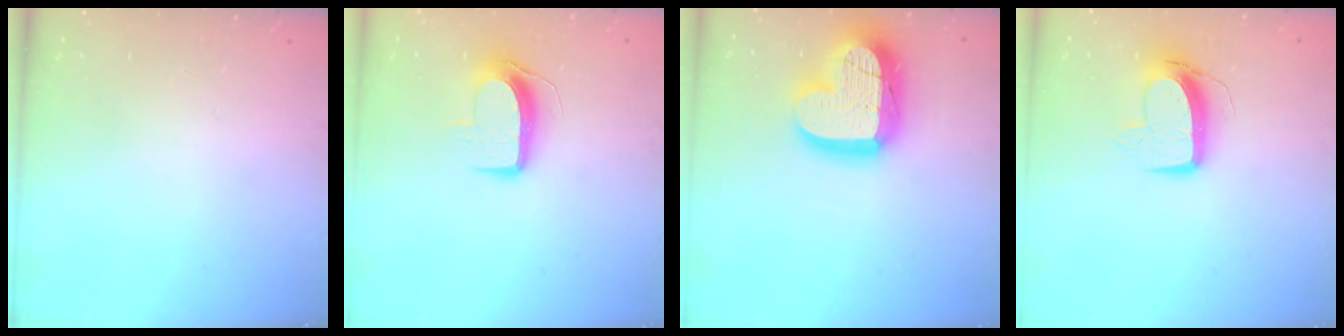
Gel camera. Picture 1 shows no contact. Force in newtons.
{"total": 9.5, "press": 9.5, "slide": 0.3}
{"total": 21.4, "press": 21.3, "slide": 1.7}
{"total": 10.3, "press": 10.2, "slide": 1.1}